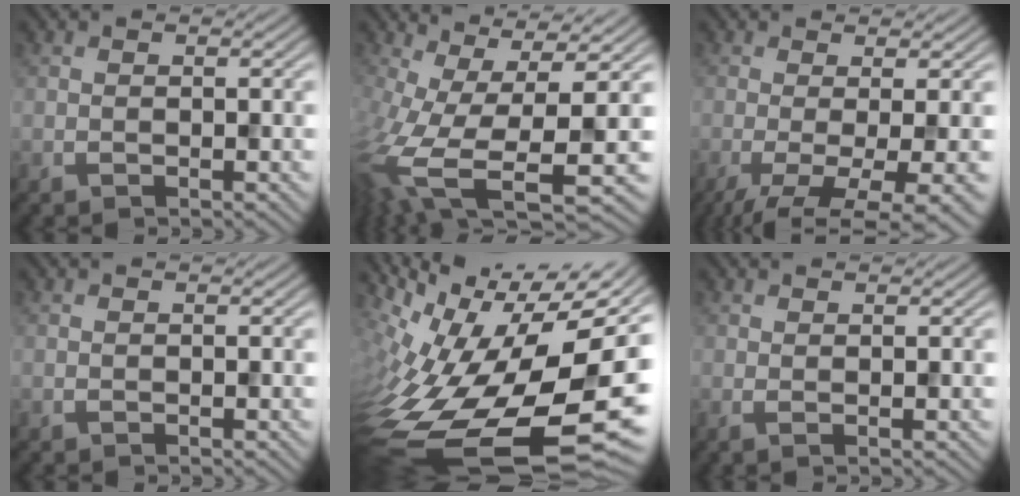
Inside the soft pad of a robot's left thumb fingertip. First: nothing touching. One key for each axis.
{"total": 12.8, "fx": -3.6, "fy": 4.2, "fz": 11.5, "tx": -0.260, "ty": -0.045, "tz": -0.040}
{"total": 7.9, "fx": -2.6, "fy": 2.3, "fz": 7.0, "tx": -0.101, "ty": -0.012, "tz": -0.028}
{"total": 0.0}
{"total": 17.3, "fx": -4.6, "fy": 8.3, "fz": 14.5, "tx": -0.250, "ty": -0.022, "tz": -0.052}
{"total": 0.9, "fx": 0.5, "fy": 0.2, "fz": 0.7, "tx": -0.009, "ty": -0.002, "tz": 0.009}